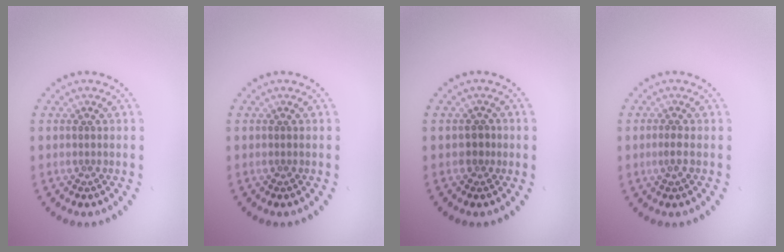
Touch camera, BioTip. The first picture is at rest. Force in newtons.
{"total": 0.0}
{"total": 1.1, "press": 0.9, "slide": 0.6}
{"total": 0.9, "press": 0.8, "slide": 0.4}